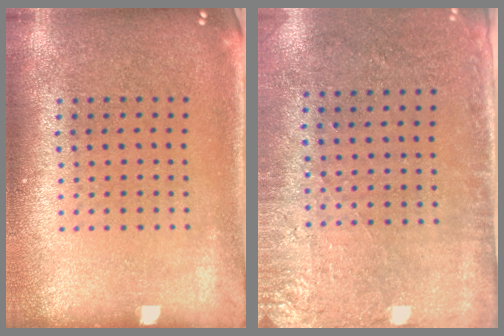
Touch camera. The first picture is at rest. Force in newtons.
{"total": 2.8, "press": 2.3, "slide": 1.6}